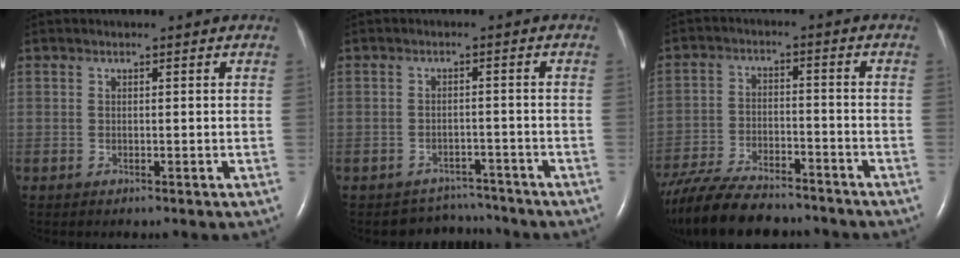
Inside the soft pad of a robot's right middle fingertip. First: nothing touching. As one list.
[{"total": 4.2, "force": [-3.8, 1.0, -1.4], "torque": [0.017, 0.017, -0.053]}, {"total": 17.4, "force": [-14.9, 4.3, 7.9], "torque": [-0.173, -0.020, -0.239]}]